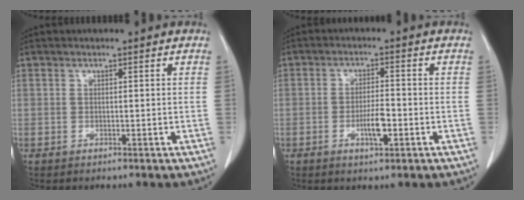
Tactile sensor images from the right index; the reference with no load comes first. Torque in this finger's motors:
{"motor_torque": [0.64, -0.19, 0.09, 0.03]}